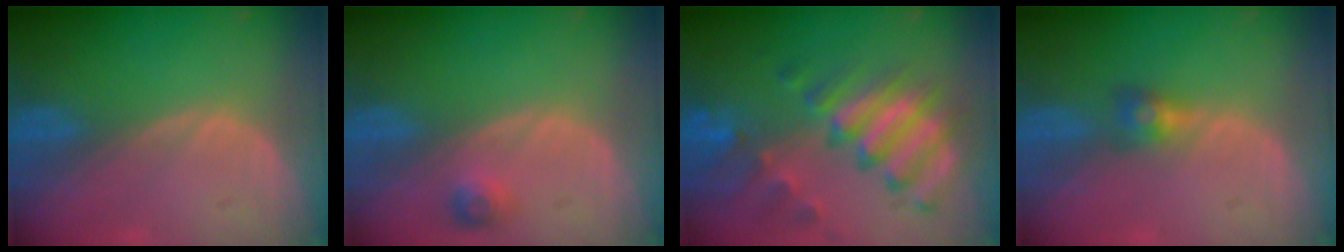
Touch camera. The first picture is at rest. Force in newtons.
{"total": 2.3, "press": 2.2, "slide": 0.7}
{"total": 11.5, "press": 9.9, "slide": 5.8}
{"total": 2.7, "press": 2.5, "slide": 0.9}